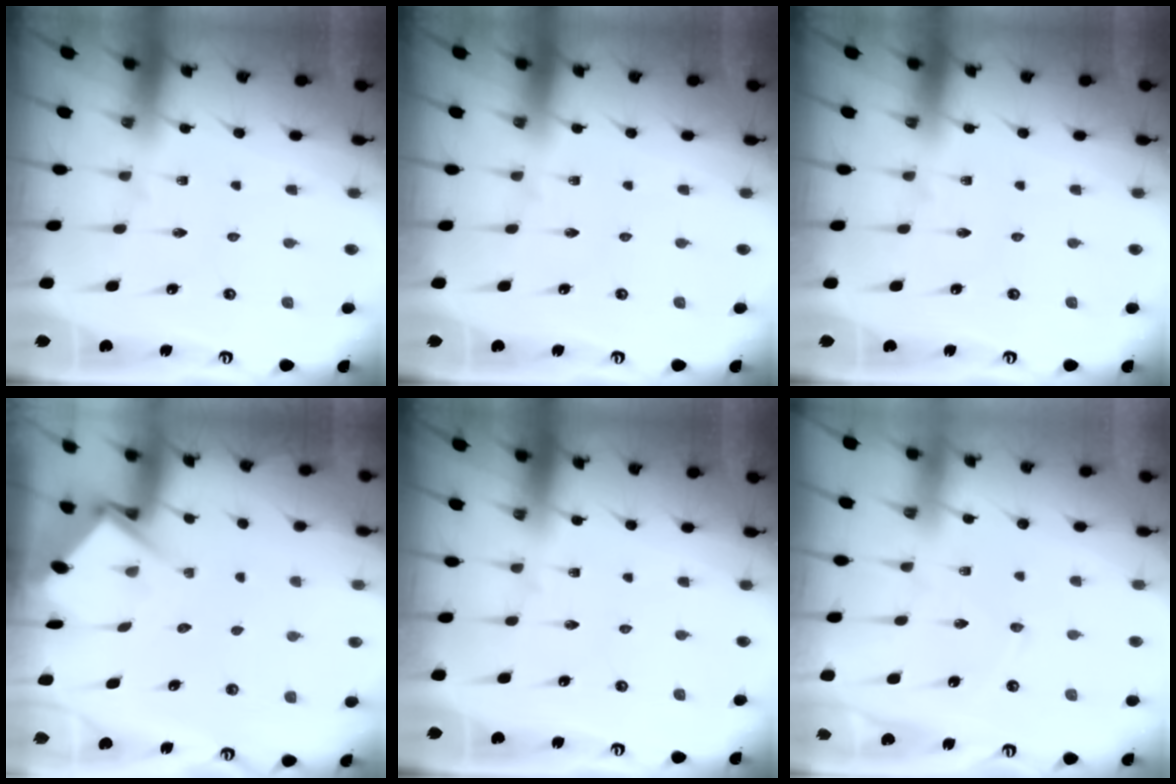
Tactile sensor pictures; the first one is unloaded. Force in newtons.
{"total": 0.0}
{"total": 0.0}
{"total": 6.4, "press": 6.4, "slide": 0.4}
{"total": 0.0}
{"total": 2.9, "press": 2.9, "slide": 0.3}